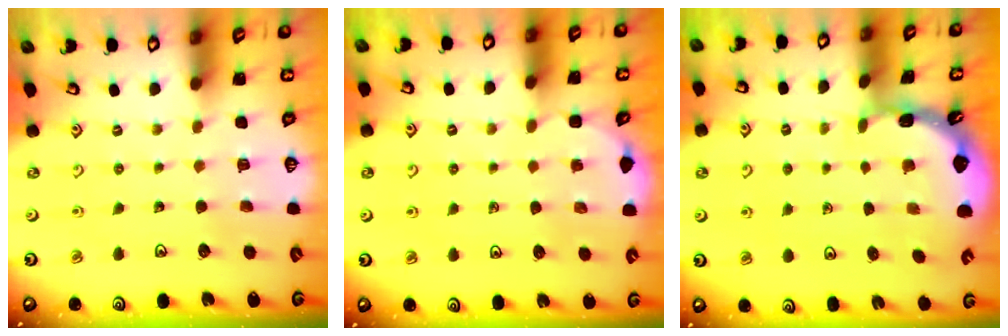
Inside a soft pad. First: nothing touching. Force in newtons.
{"total": 1.8, "press": 1.8, "slide": 0.1}
{"total": 1.7, "press": 1.7, "slide": 0.1}